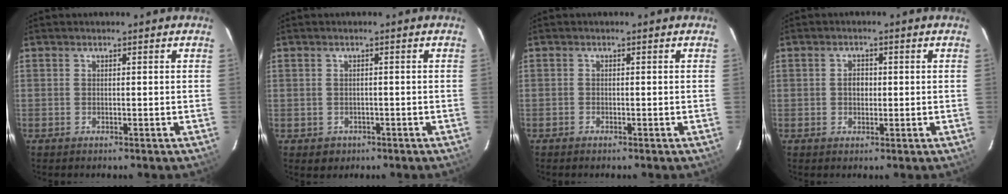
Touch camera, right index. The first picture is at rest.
{"total": 2.5, "force": [-0.7, 2.3, 0.4], "torque": [-0.009, 0.000, -0.004]}
{"total": 0.6, "force": [-0.5, 0.3, 0.0], "torque": [-0.002, 0.002, -0.011]}
{"total": 2.1, "force": [0.0, 1.7, 1.2], "torque": [-0.019, 0.007, -0.001]}